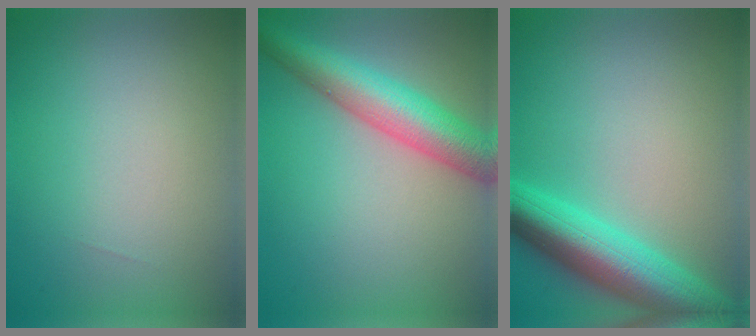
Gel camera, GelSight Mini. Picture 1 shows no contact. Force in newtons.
{"total": 7.1, "press": 7.1, "slide": 0.2}
{"total": 8.0, "press": 8.0, "slide": 0.4}